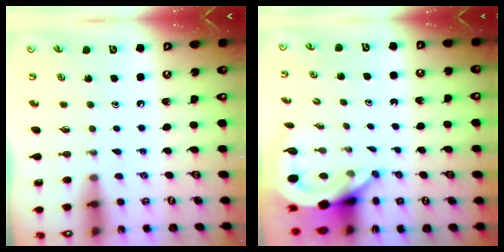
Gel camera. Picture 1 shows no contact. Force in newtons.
{"total": 7.0, "press": 6.9, "slide": 1.0}